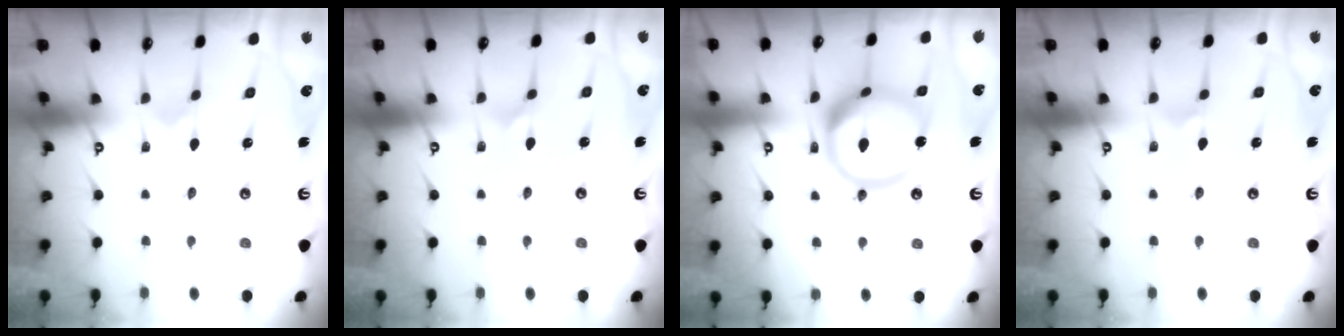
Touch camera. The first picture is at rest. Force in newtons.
{"total": 1.4, "press": 1.4, "slide": 0.0}
{"total": 16.2, "press": 16.1, "slide": 1.7}
{"total": 1.4, "press": 1.4, "slide": 0.1}